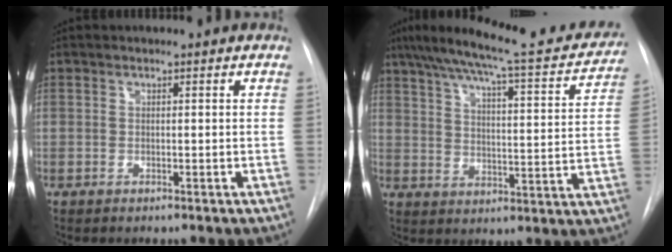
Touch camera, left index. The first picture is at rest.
{"total": 20.8, "force": [18.1, 2.7, 9.8], "torque": [-0.154, -0.014, 0.235]}